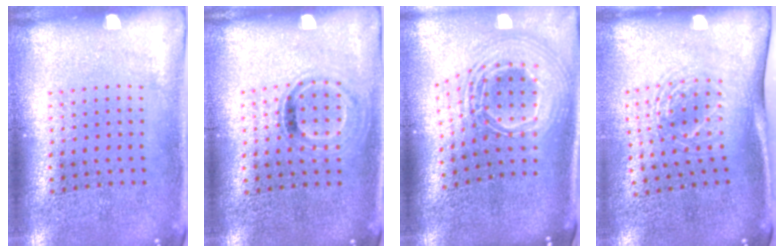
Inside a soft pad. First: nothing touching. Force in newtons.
{"total": 0.8, "press": 0.7, "slide": 0.4}
{"total": 2.7, "press": 1.8, "slide": 2.0}
{"total": 1.7, "press": 1.3, "slide": 1.2}